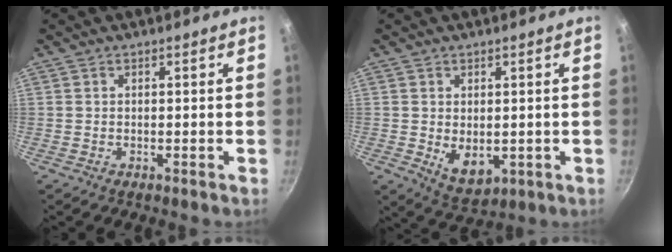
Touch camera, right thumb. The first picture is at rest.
{"total": 6.4, "force": [-0.3, 4.2, 4.8], "torque": [-0.066, -0.017, 0.012]}